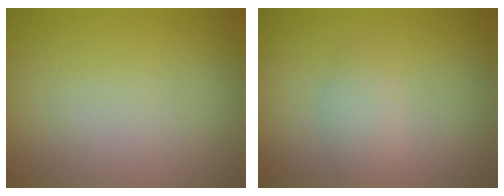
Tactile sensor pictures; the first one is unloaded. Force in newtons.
{"total": 1.6, "press": 1.6, "slide": 0.2}